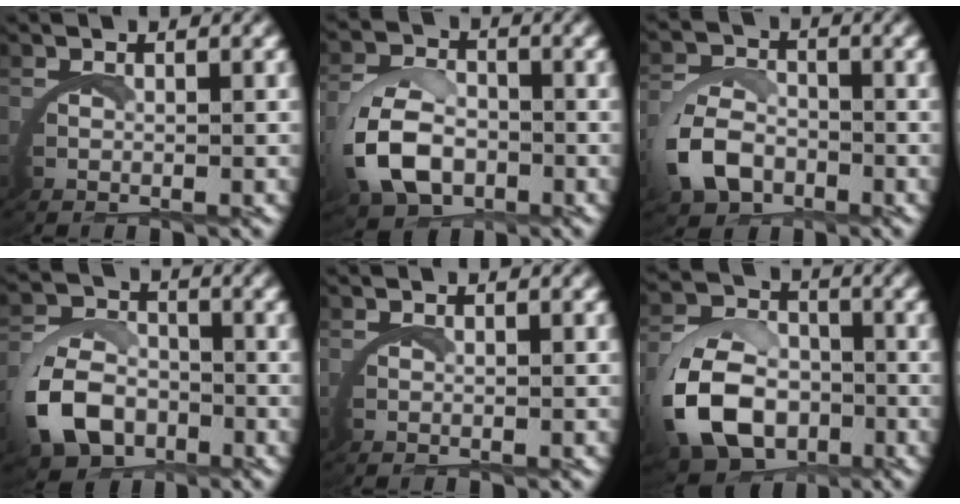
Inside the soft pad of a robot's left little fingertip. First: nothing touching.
{"total": 4.8, "force": [-0.7, 3.4, 3.2], "torque": [-0.074, -0.006, -0.014]}
{"total": 4.0, "force": [-1.0, 3.1, 2.3], "torque": [-0.052, -0.006, -0.021]}
{"total": 5.4, "force": [-1.5, 4.3, 2.9], "torque": [-0.057, -0.012, -0.029]}
{"total": 0.0}
{"total": 7.6, "force": [-1.9, 5.8, 4.5], "torque": [-0.092, -0.019, -0.034]}